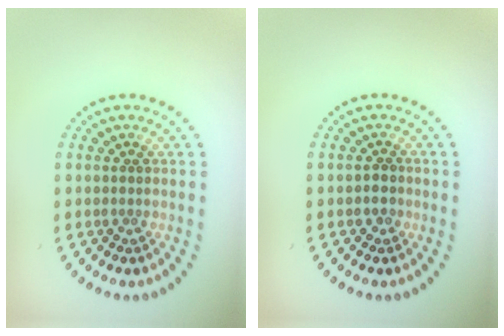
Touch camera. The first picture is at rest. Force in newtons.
{"total": 0.7, "press": 0.6, "slide": 0.4}